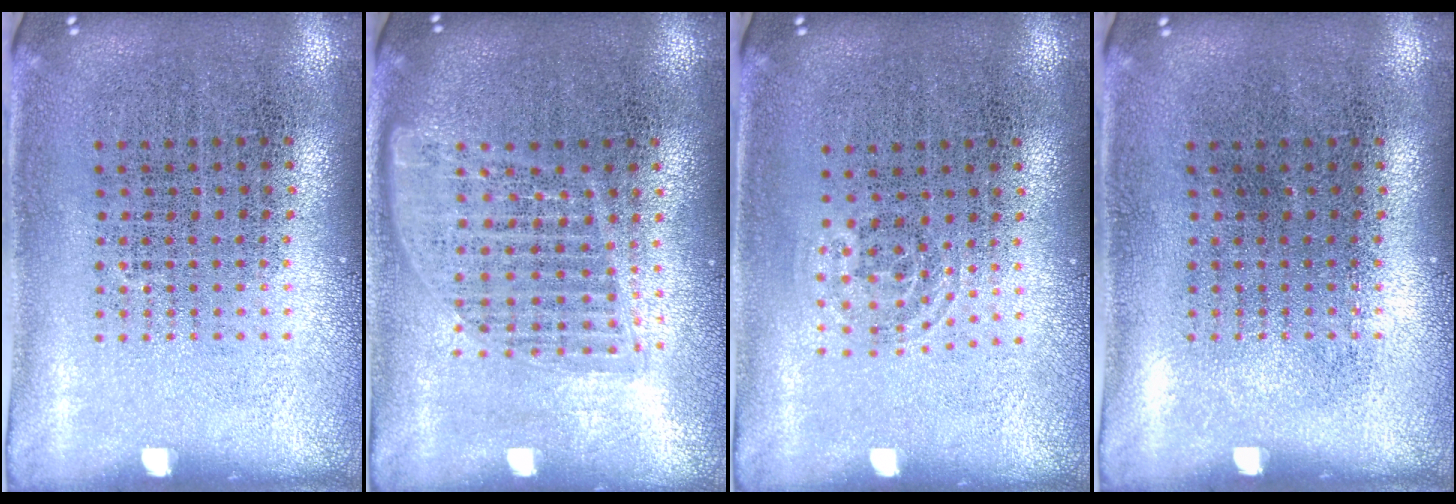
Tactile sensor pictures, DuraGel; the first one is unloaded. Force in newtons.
{"total": 1.6, "press": 1.4, "slide": 0.7}
{"total": 0.7, "press": 0.5, "slide": 0.5}
{"total": 0.0}